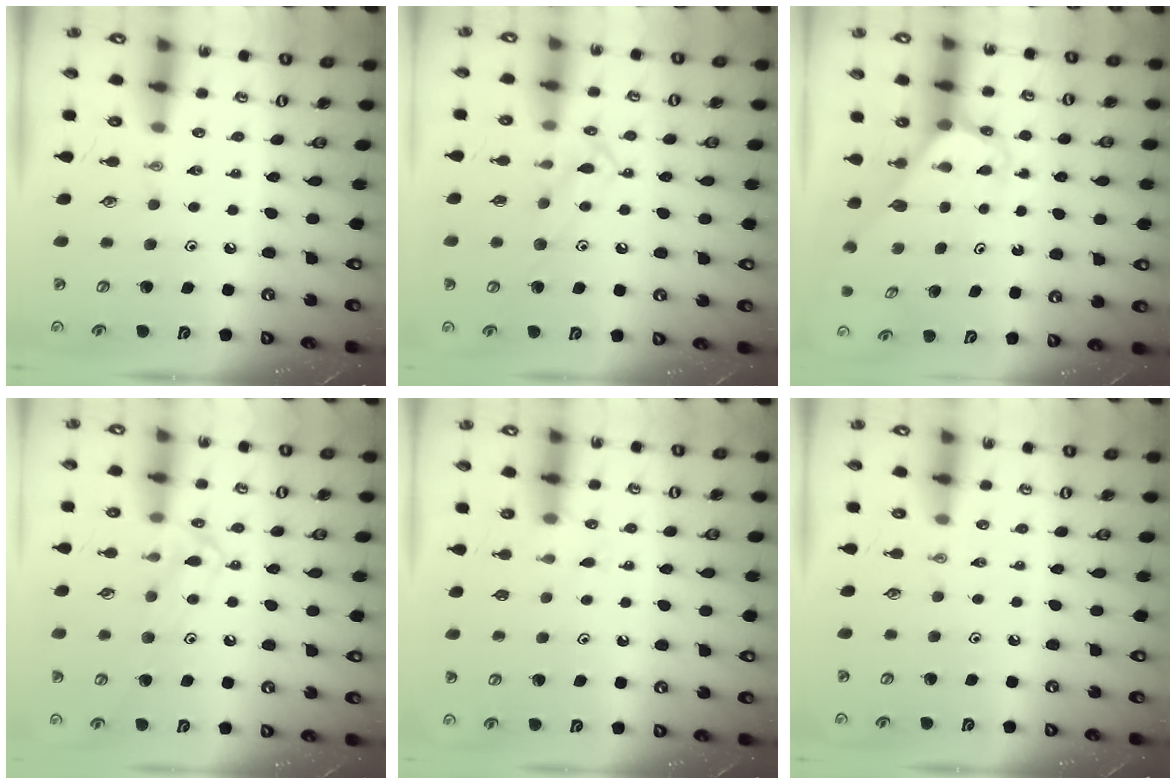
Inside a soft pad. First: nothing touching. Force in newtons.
{"total": 11.0, "press": 11.0, "slide": 0.5}
{"total": 3.2, "press": 3.2, "slide": 0.2}
{"total": 13.8, "press": 13.8, "slide": 0.9}
{"total": 5.6, "press": 5.6, "slide": 0.6}
{"total": 0.0}